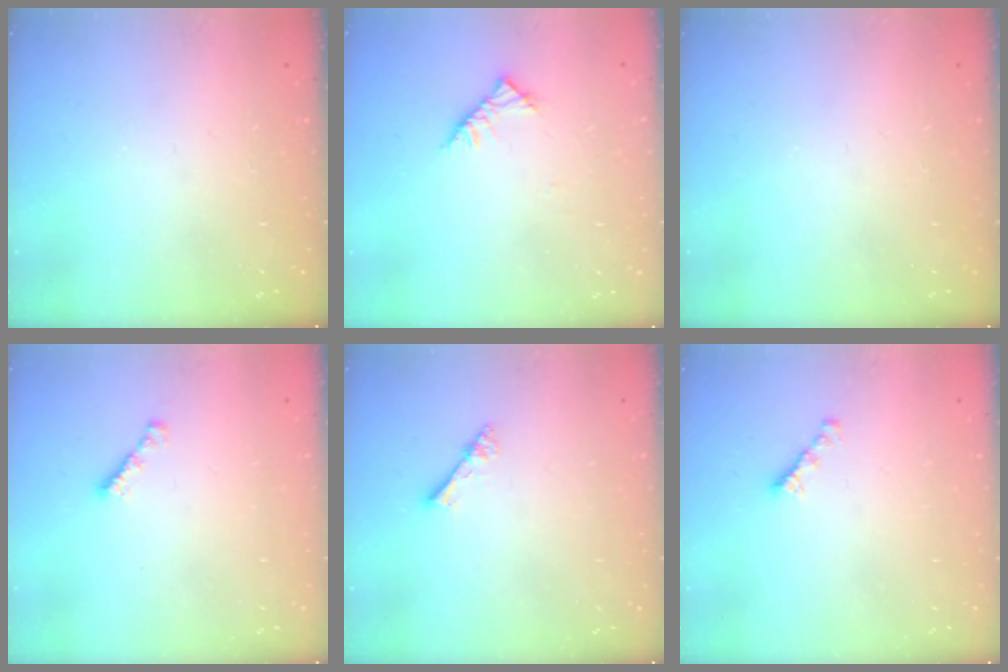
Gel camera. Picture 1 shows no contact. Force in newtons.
{"total": 4.5, "press": 4.5, "slide": 0.9}
{"total": 0.0}
{"total": 1.9, "press": 1.9, "slide": 0.5}
{"total": 1.8, "press": 1.8, "slide": 0.1}
{"total": 2.7, "press": 2.6, "slide": 0.8}